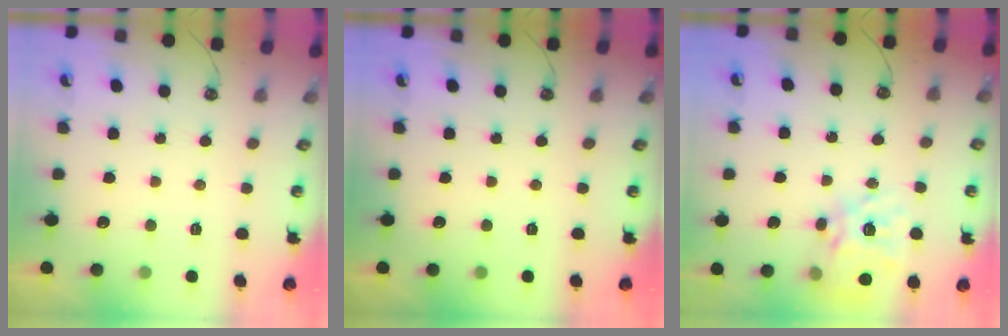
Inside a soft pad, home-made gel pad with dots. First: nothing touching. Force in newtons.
{"total": 0.0}
{"total": 17.2, "press": 17.1, "slide": 1.4}